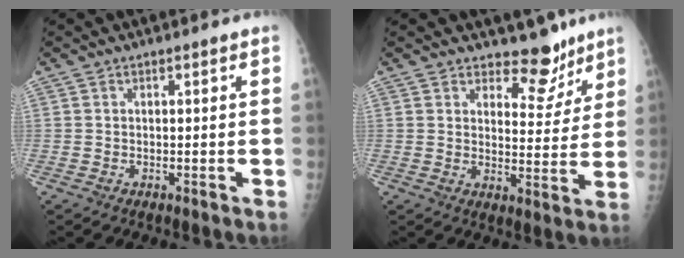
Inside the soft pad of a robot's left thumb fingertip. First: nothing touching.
{"total": 7.4, "force": [6.1, 3.7, 2.2], "torque": [0.004, -0.047, 0.092]}